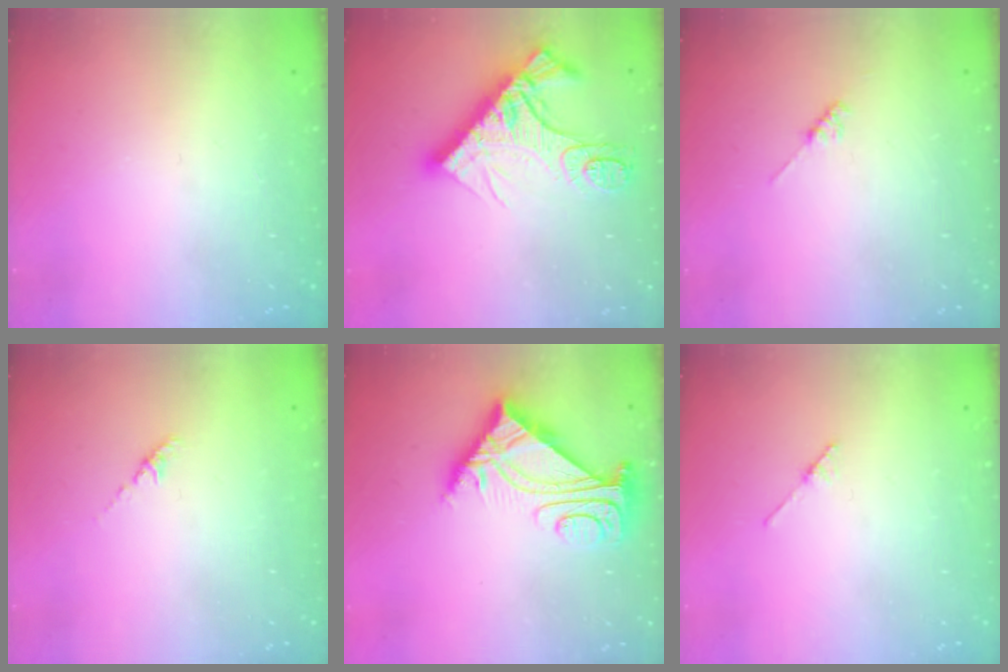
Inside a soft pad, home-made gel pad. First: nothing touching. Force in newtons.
{"total": 16.2, "press": 16.1, "slide": 1.6}
{"total": 1.8, "press": 1.7, "slide": 0.3}
{"total": 1.2, "press": 1.1, "slide": 0.5}
{"total": 8.0, "press": 7.9, "slide": 1.2}
{"total": 2.1, "press": 2.1, "slide": 0.1}